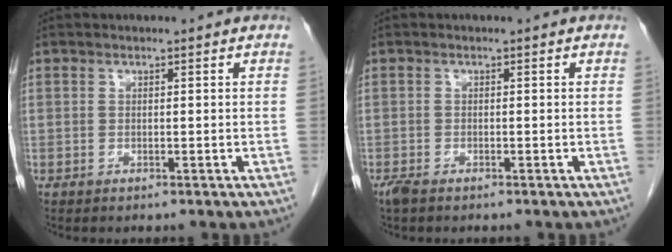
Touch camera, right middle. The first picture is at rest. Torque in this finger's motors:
{"motor_torque": [0.25, -0.15, 0.06, 0.01]}